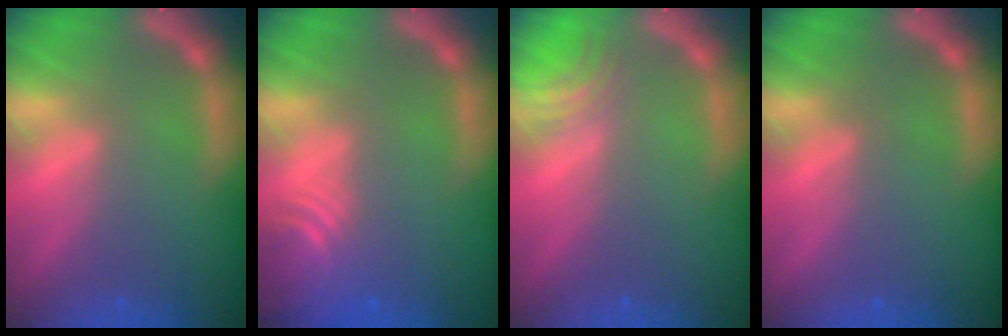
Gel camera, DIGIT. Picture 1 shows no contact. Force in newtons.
{"total": 5.1}
{"total": 2.5}
{"total": 0.0}